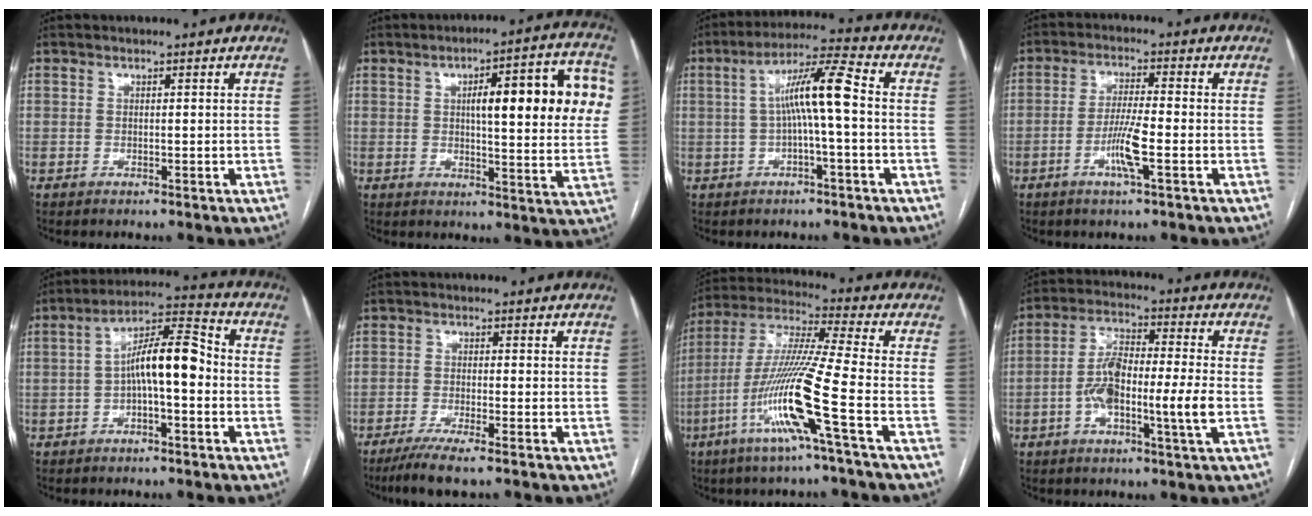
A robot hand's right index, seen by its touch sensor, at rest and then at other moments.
{"total": 17.2, "force": [4.0, 3.3, 16.4], "torque": [-0.206, 0.027, 0.049]}
{"total": 8.7, "force": [0.0, 0.2, 8.7], "torque": [-0.156, 0.026, -0.004]}
{"total": 8.8, "force": [-2.9, 0.4, 8.2], "torque": [-0.164, -0.005, -0.056]}
{"total": 9.6, "force": [-1.1, 2.3, 9.3], "torque": [-0.161, 0.034, -0.020]}
{"total": 6.3, "force": [-4.6, -0.1, 4.3], "torque": [-0.073, -0.015, -0.081]}
{"total": 15.2, "force": [-6.0, -1.6, 13.9], "torque": [-0.288, -0.013, -0.119]}
{"total": 10.9, "force": [-2.3, 1.2, 10.5], "torque": [-0.206, 0.014, -0.046]}